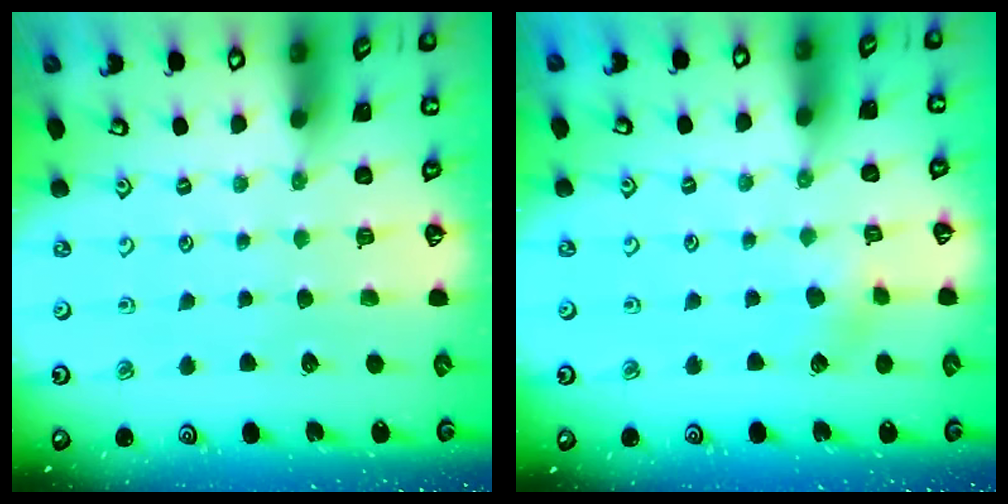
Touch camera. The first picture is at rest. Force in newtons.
{"total": 2.9, "press": 2.9, "slide": 0.4}